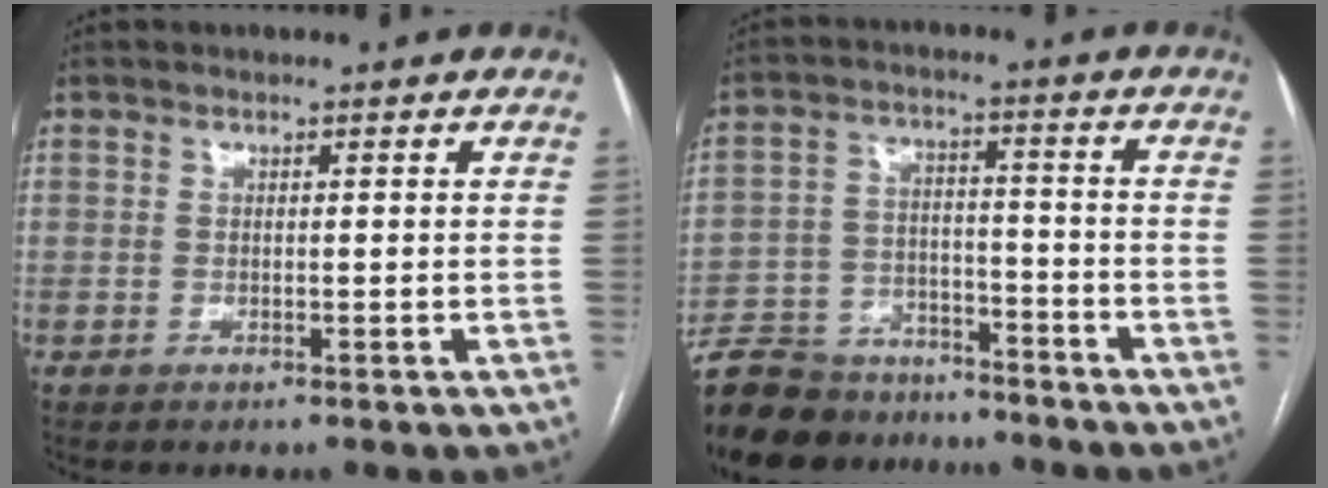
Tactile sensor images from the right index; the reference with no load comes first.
{"total": 14.9, "force": [-12.9, 6.3, 4.2], "torque": [-0.084, 0.017, -0.203]}